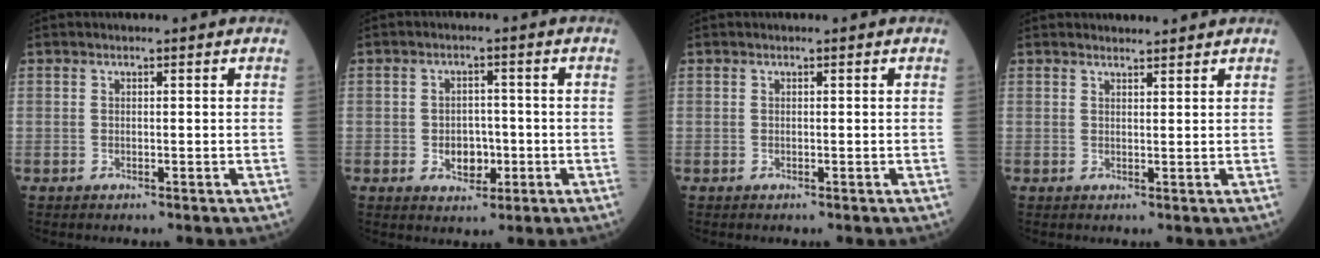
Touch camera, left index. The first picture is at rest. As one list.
[{"total": 4.0, "force": [-1.1, 2.9, 2.6], "torque": [-0.039, 0.006, -0.012]}, {"total": 0.0}, {"total": 3.0, "force": [3.0, 0.3, 0.3], "torque": [-0.009, 0.011, 0.040]}]